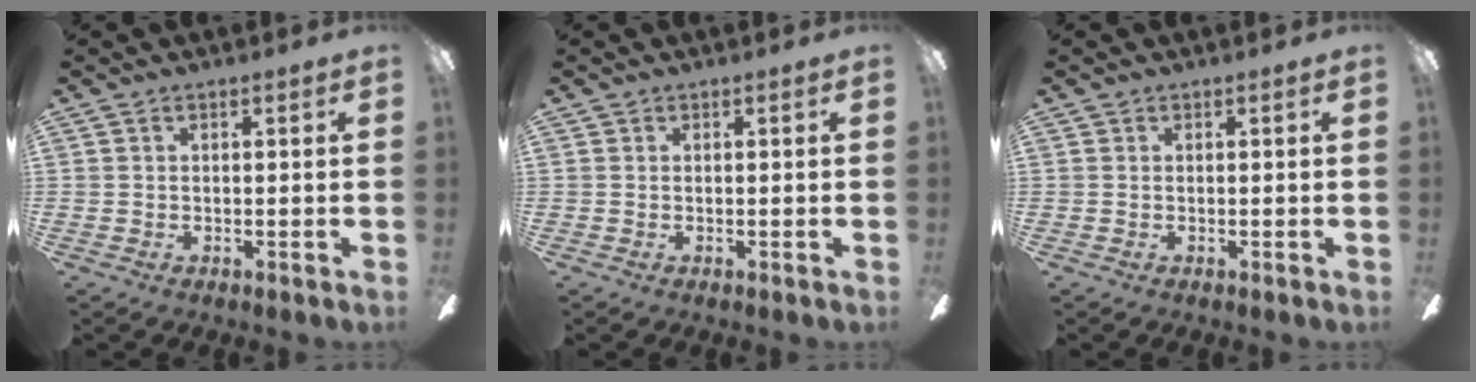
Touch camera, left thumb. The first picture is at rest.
{"total": 0.0}
{"total": 0.0}